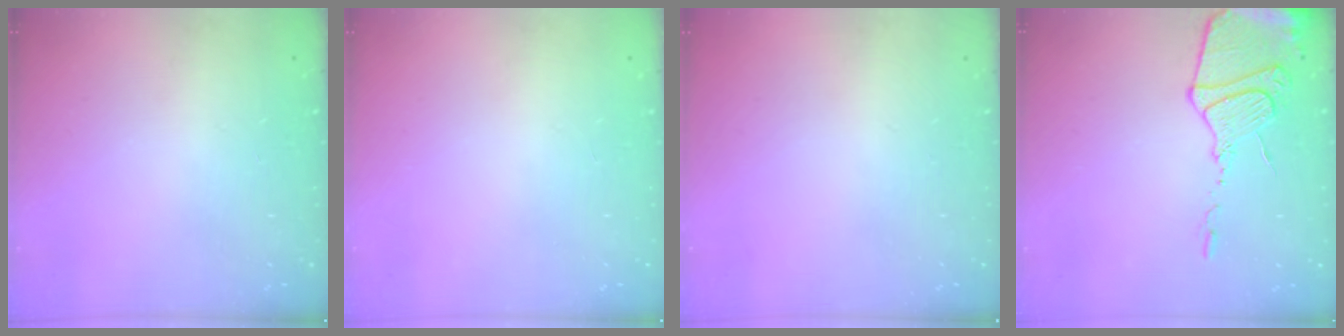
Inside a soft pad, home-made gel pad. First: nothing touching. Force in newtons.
{"total": 0.0}
{"total": 0.0}
{"total": 14.1, "press": 14.0, "slide": 1.3}